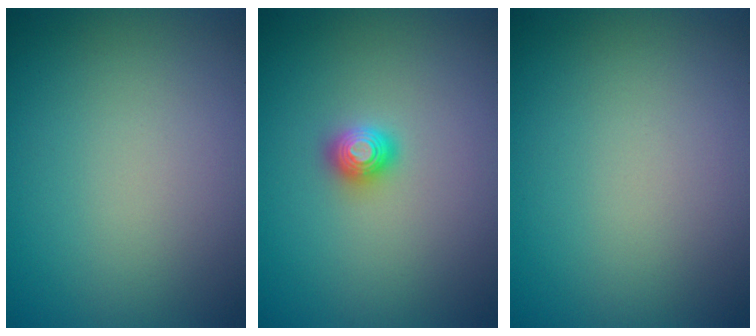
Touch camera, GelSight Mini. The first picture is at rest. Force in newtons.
{"total": 1.3, "press": 1.3, "slide": 0.2}
{"total": 0.0}